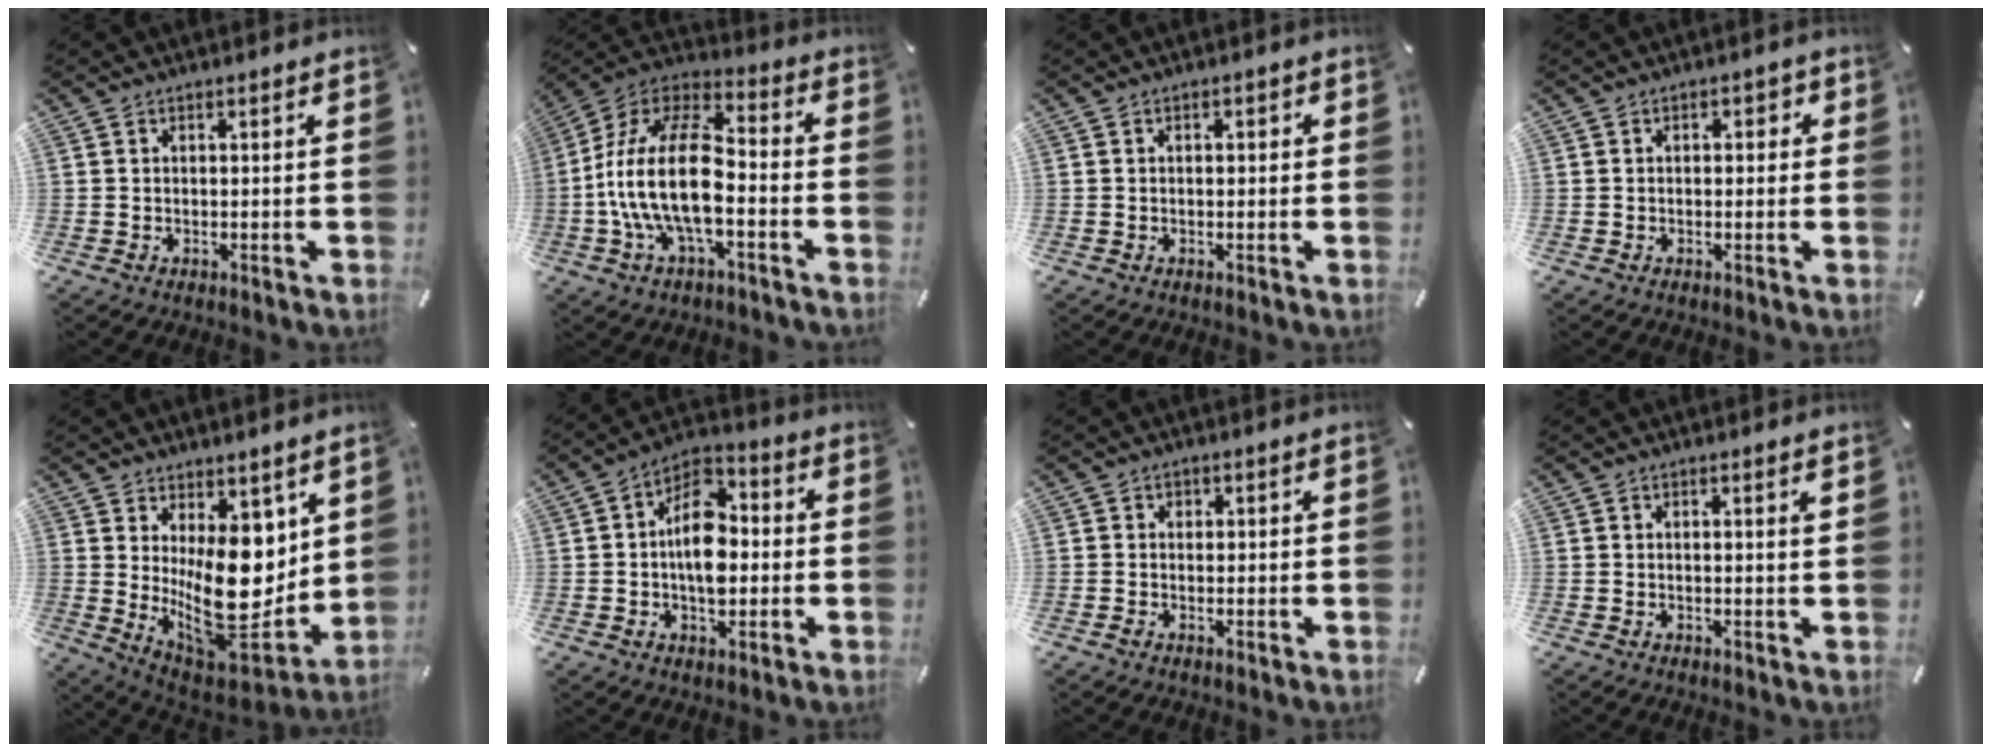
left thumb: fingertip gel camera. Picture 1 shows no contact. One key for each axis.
{"total": 18.7, "fx": -4.5, "fy": 9.2, "fz": 15.7, "tx": -0.330, "ty": 0.017, "tz": -0.078}
{"total": 0.9, "fx": -0.2, "fy": 0.6, "fz": 0.7, "tx": -0.012, "ty": 0.004, "tz": -0.005}
{"total": 1.5, "fx": -0.4, "fy": 1.1, "fz": 0.9, "tx": -0.009, "ty": 0.005, "tz": -0.011}
{"total": 20.2, "fx": 1.9, "fy": 12.7, "fz": 15.6, "tx": -0.220, "ty": -0.051, "tz": 0.054}
{"total": 12.4, "fx": -1.0, "fy": 8.2, "fz": 9.2, "tx": -0.156, "ty": 0.011, "tz": -0.013}
{"total": 1.2, "fx": -0.3, "fy": 1.1, "fz": 0.4, "tx": -0.006, "ty": 0.004, "tz": -0.007}
{"total": 0.8, "fx": 0.4, "fy": 0.0, "fz": 0.7, "tx": -0.015, "ty": 0.000, "tz": 0.006}